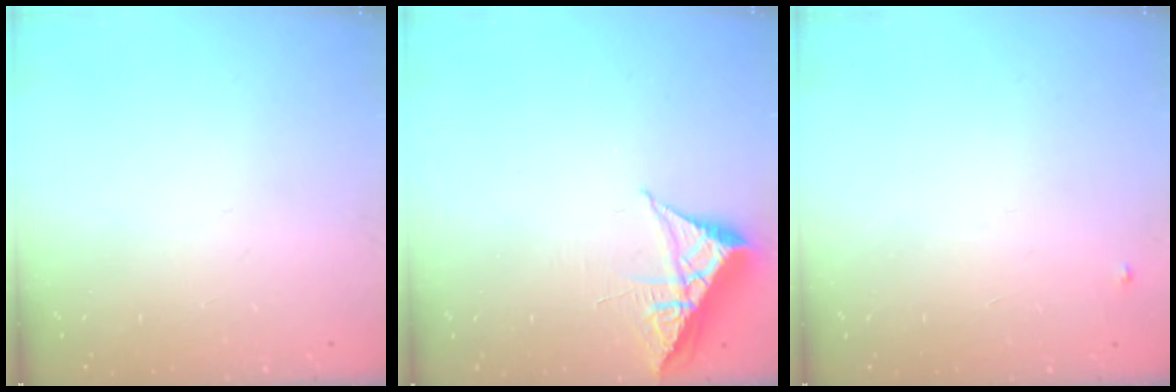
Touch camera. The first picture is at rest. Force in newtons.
{"total": 6.1, "press": 6.0, "slide": 0.7}
{"total": 3.2, "press": 3.2, "slide": 0.2}